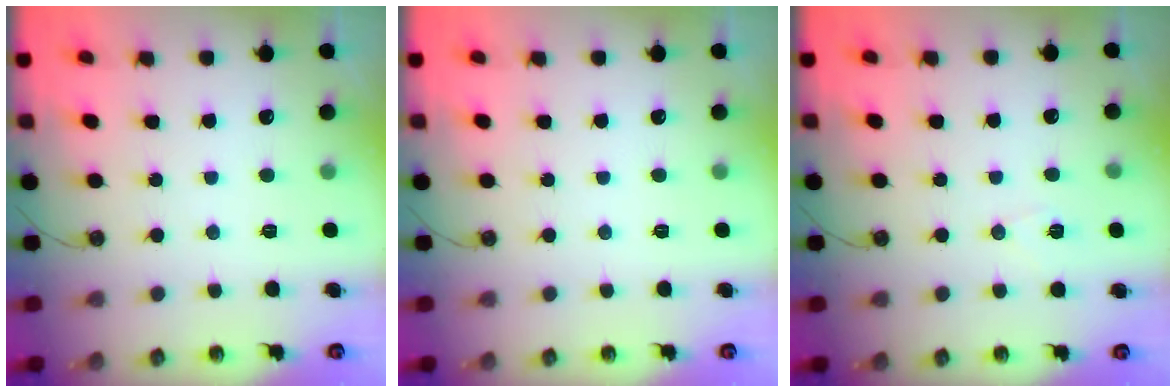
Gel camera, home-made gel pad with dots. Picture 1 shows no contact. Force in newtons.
{"total": 0.0}
{"total": 5.8, "press": 4.5, "slide": 3.7}